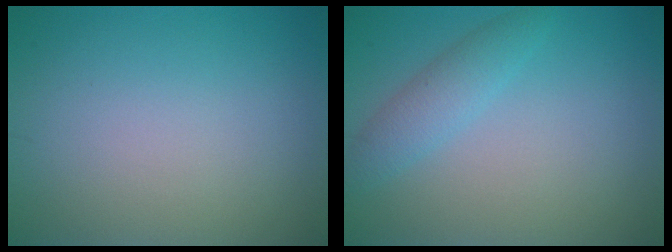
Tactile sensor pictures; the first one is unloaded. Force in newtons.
{"total": 2.3, "press": 2.3, "slide": 0.2}